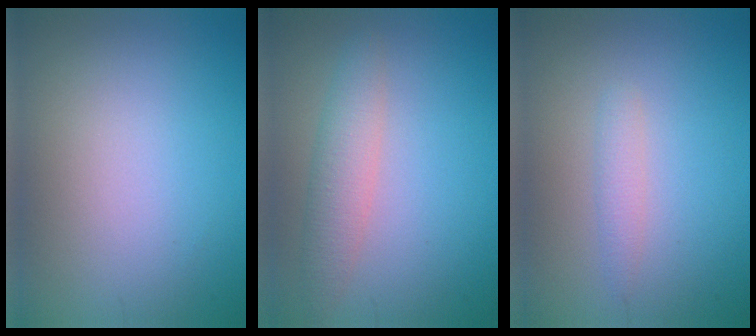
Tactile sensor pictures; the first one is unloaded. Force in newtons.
{"total": 3.0, "press": 3.0, "slide": 0.1}
{"total": 1.4, "press": 1.4, "slide": 0.1}